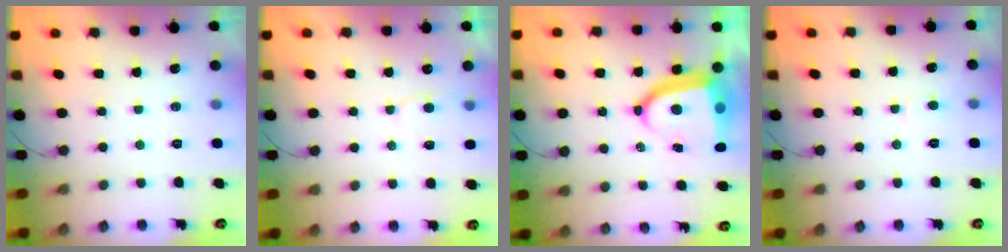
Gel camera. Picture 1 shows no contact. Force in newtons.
{"total": 3.3, "press": 3.3, "slide": 0.4}
{"total": 11.8, "press": 11.7, "slide": 1.5}
{"total": 2.8, "press": 2.8, "slide": 0.3}